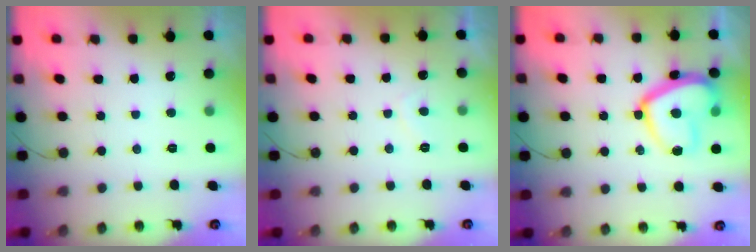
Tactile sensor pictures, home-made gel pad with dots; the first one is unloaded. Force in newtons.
{"total": 1.5, "press": 1.3, "slide": 0.7}
{"total": 15.2, "press": 15.1, "slide": 1.5}